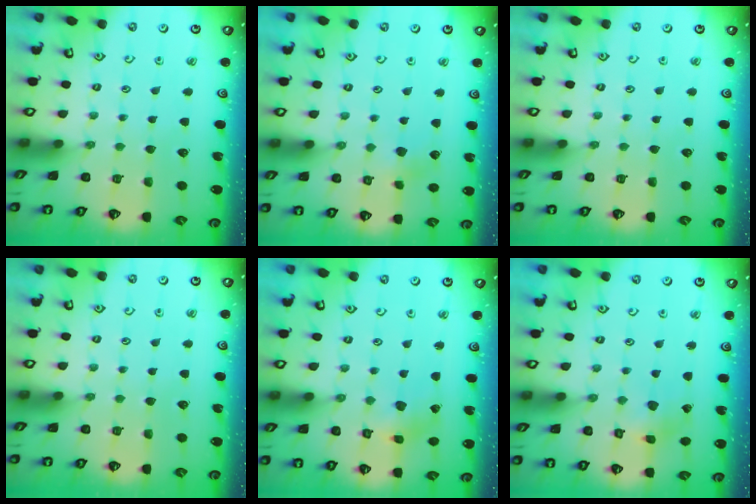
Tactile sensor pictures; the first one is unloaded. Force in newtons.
{"total": 3.3, "press": 3.2, "slide": 0.7}
{"total": 0.0}
{"total": 0.0}
{"total": 2.2, "press": 2.2, "slide": 0.4}
{"total": 2.0, "press": 2.0, "slide": 0.3}